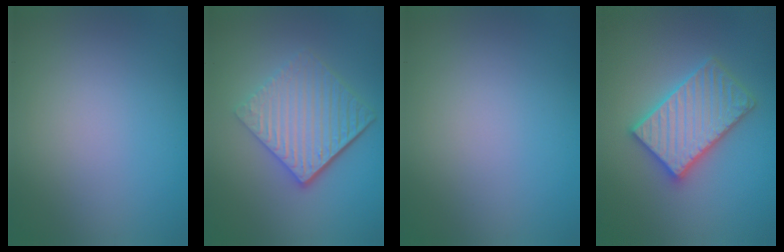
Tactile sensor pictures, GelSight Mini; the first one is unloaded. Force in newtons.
{"total": 5.8, "press": 4.0, "slide": 4.2}
{"total": 0.0}
{"total": 5.6, "press": 5.5, "slide": 0.8}